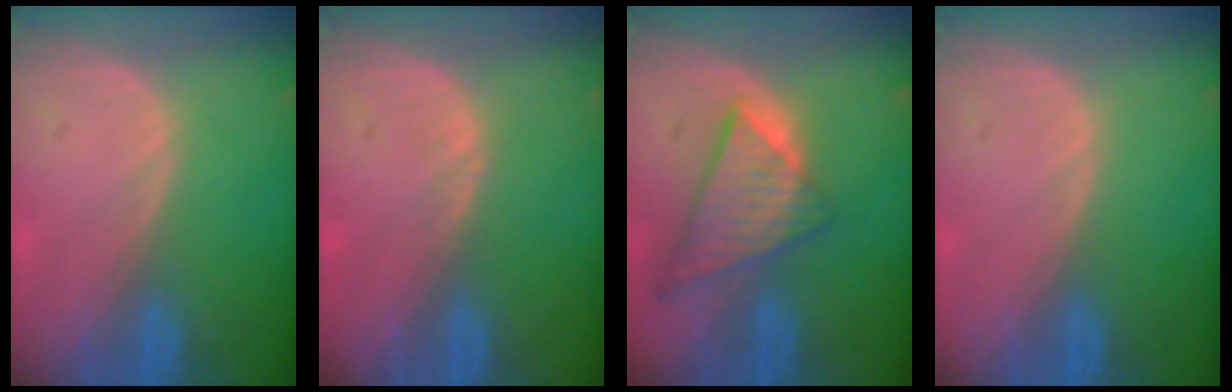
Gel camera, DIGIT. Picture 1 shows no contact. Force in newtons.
{"total": 0.7, "press": 0.6, "slide": 0.3}
{"total": 8.7, "press": 7.5, "slide": 4.3}
{"total": 0.0}